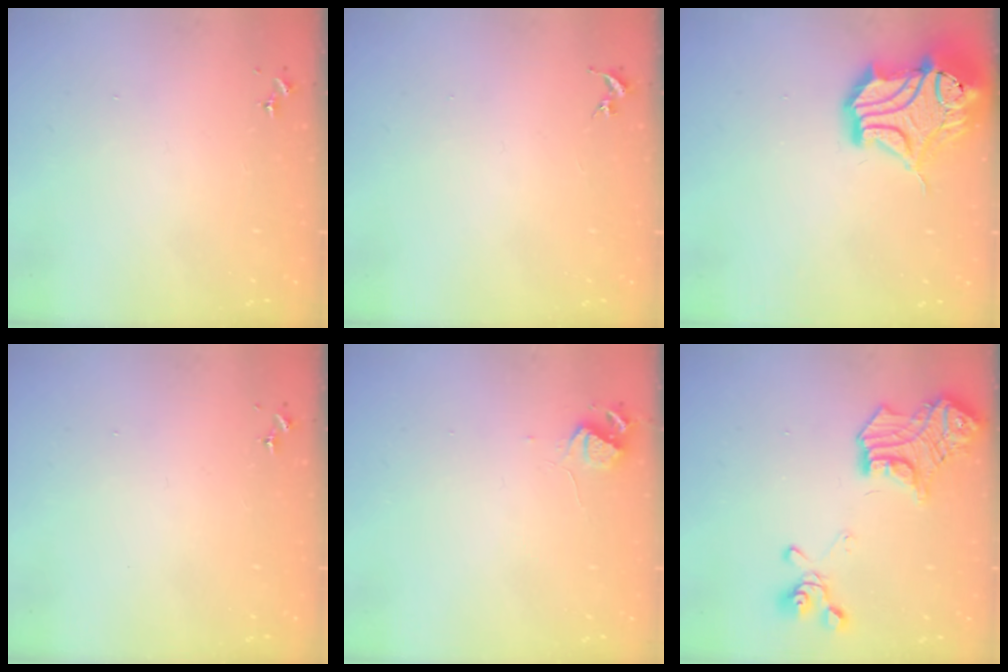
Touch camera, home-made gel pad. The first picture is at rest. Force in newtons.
{"total": 0.0}
{"total": 18.4, "press": 18.2, "slide": 2.4}
{"total": 0.0}
{"total": 5.9, "press": 5.9, "slide": 0.8}
{"total": 20.7, "press": 20.7, "slide": 1.8}